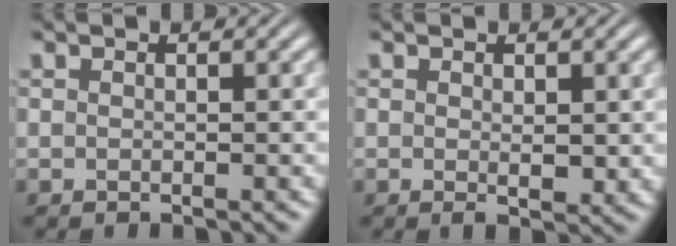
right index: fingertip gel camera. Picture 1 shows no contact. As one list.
[{"total": 1.2, "force": [0.2, 0.4, 1.1], "torque": [-0.013, -0.010, 0.006]}]